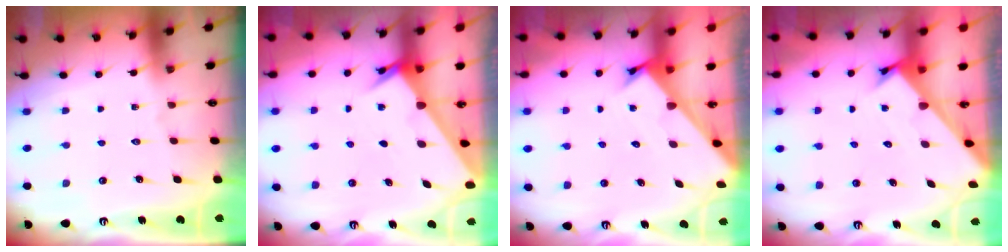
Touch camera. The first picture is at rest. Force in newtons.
{"total": 2.4, "press": 2.4, "slide": 0.2}
{"total": 2.4, "press": 2.4, "slide": 0.2}
{"total": 2.5, "press": 2.5, "slide": 0.3}